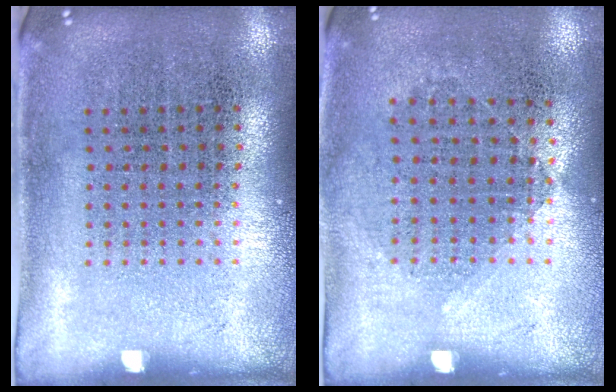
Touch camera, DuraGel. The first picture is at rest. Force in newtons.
{"total": 0.9, "press": 0.8, "slide": 0.4}